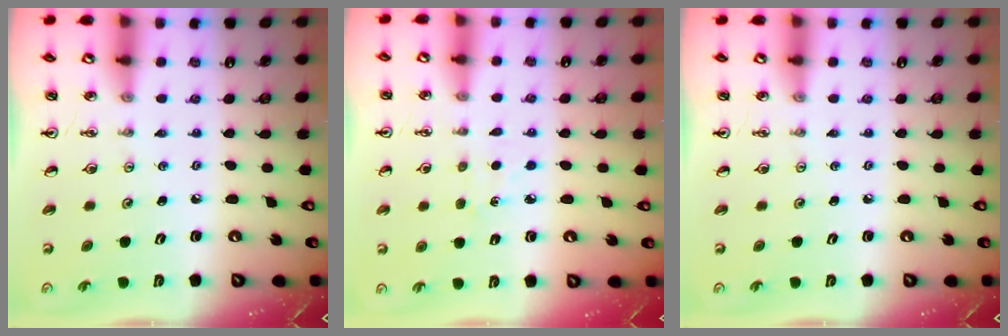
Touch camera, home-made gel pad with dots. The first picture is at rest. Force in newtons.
{"total": 3.8, "press": 3.8, "slide": 0.4}
{"total": 0.0}